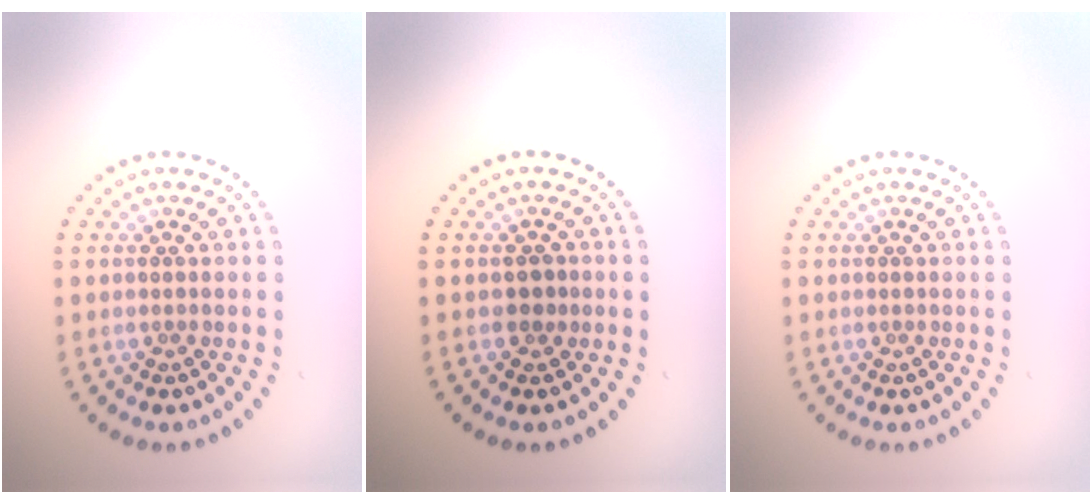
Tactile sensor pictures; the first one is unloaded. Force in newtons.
{"total": 1.3, "press": 1.1, "slide": 0.6}
{"total": 0.0}